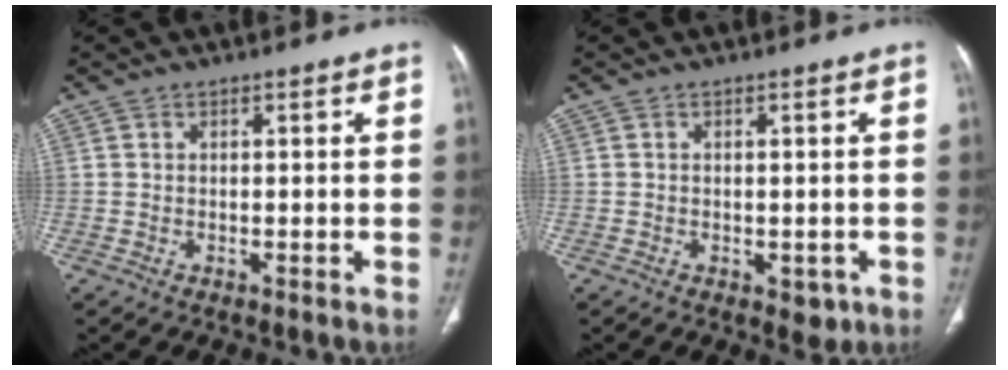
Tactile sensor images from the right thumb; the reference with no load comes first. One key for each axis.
{"total": 2.6, "fx": -0.9, "fy": 1.7, "fz": 1.8, "tx": -0.007, "ty": -0.001, "tz": -0.004}